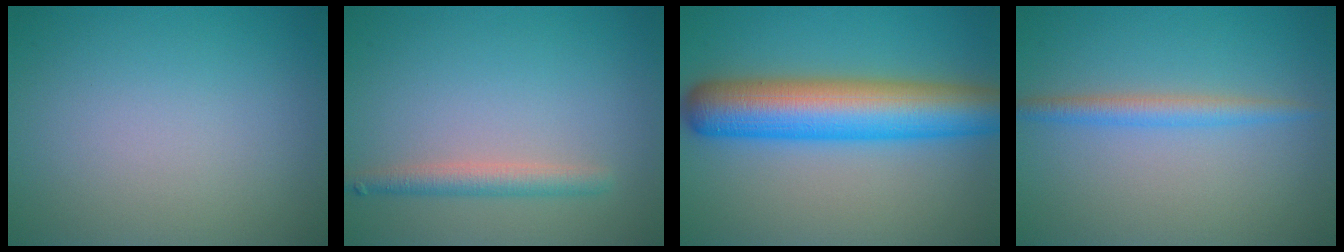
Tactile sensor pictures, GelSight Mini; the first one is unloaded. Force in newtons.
{"total": 2.3, "press": 2.3, "slide": 0.1}
{"total": 9.8, "press": 9.8, "slide": 0.2}
{"total": 2.2, "press": 2.2, "slide": 0.1}